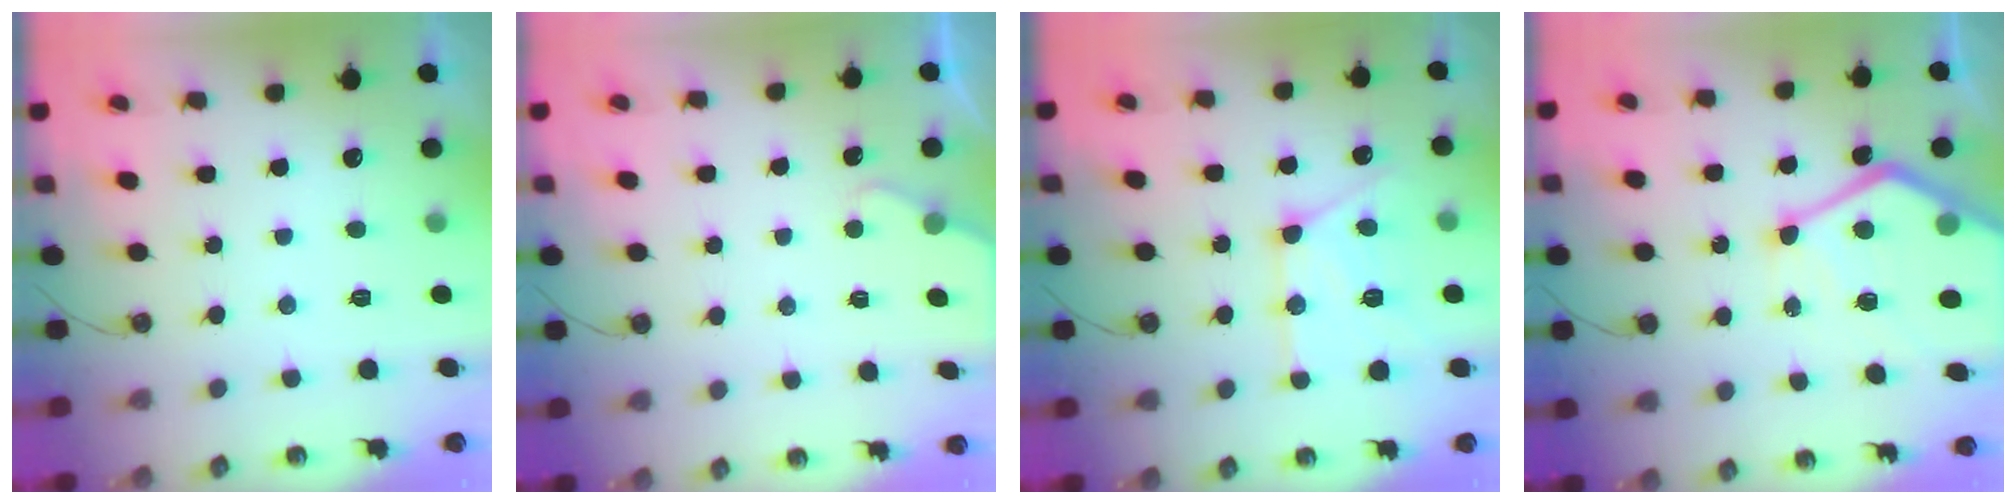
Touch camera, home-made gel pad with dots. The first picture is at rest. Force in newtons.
{"total": 1.7, "press": 1.7, "slide": 0.3}
{"total": 13.9, "press": 13.8, "slide": 1.4}
{"total": 17.9, "press": 17.9, "slide": 1.6}